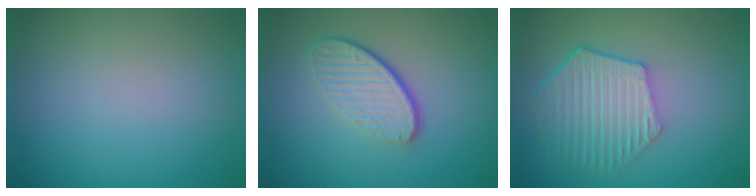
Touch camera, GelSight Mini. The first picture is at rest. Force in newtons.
{"total": 4.5, "press": 3.0, "slide": 3.5}
{"total": 6.4, "press": 5.0, "slide": 4.0}